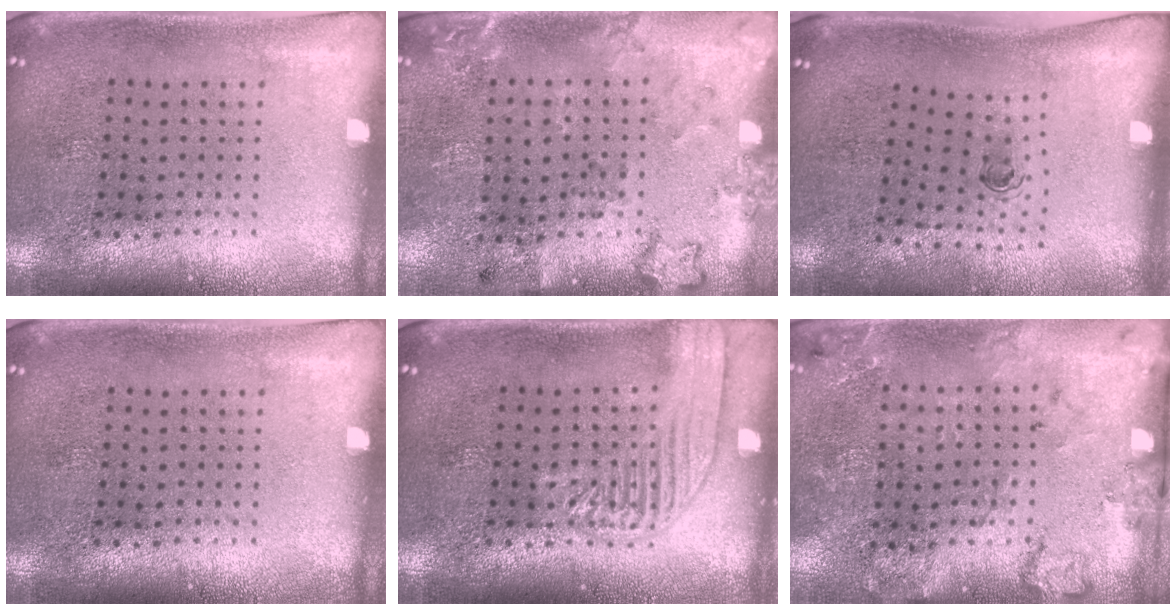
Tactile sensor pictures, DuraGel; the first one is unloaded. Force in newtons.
{"total": 2.0, "press": 1.4, "slide": 1.4}
{"total": 0.7, "press": 0.4, "slide": 0.6}
{"total": 0.0}
{"total": 2.8, "press": 2.8, "slide": 0.4}
{"total": 1.7, "press": 1.6, "slide": 0.5}